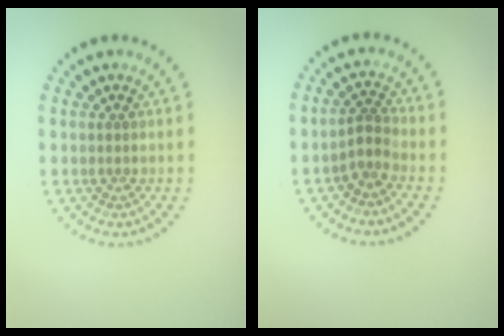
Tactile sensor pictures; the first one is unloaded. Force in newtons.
{"total": 1.7, "press": 1.1, "slide": 1.3}